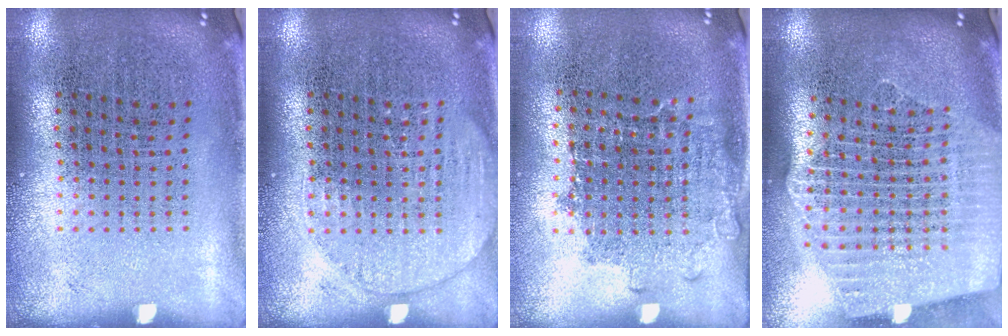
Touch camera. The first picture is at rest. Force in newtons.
{"total": 1.6, "press": 1.6, "slide": 0.0}
{"total": 1.2, "press": 0.9, "slide": 0.8}
{"total": 2.5, "press": 2.1, "slide": 1.3}